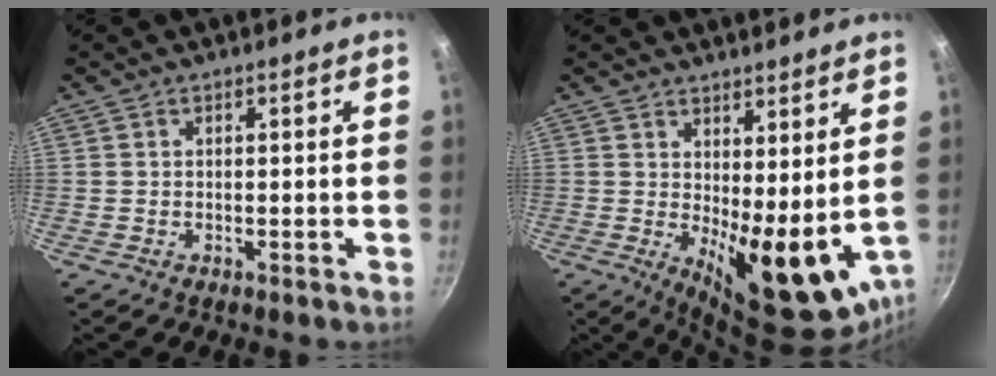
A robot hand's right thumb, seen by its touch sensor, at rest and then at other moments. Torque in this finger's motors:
{"motor_torque": [2.07, 1.89, 1.46, -0.42, 0.35]}